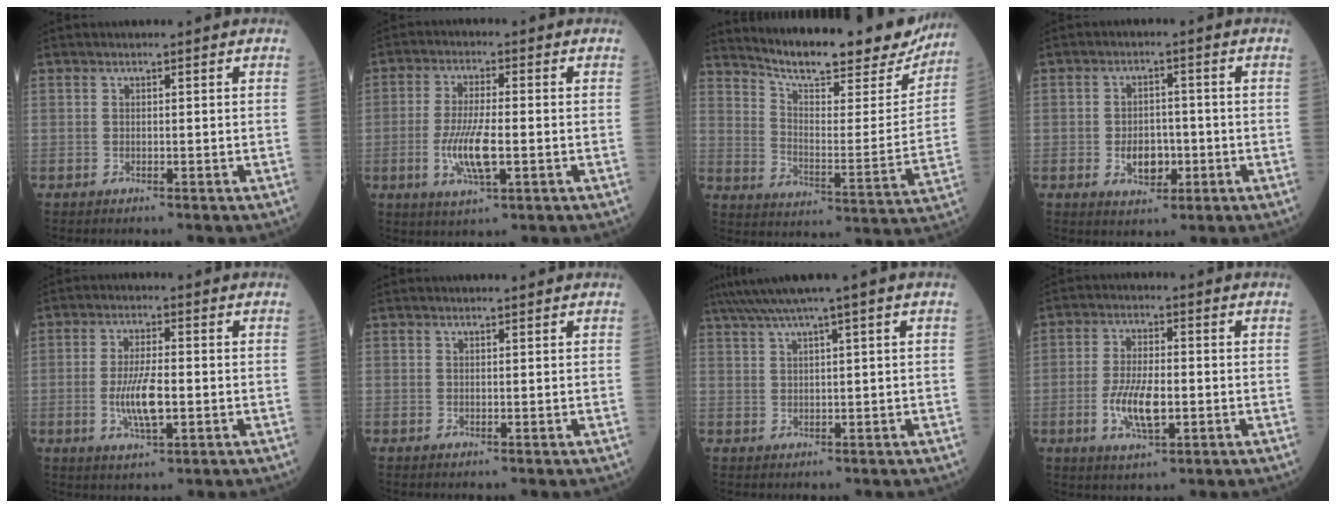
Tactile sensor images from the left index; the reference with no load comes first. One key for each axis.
{"total": 7.3, "fx": -1.7, "fy": 1.5, "fz": 6.9, "tx": -0.146, "ty": -0.011, "tz": -0.033}
{"total": 22.1, "fx": 19.6, "fy": 4.5, "fz": 9.4, "tx": -0.139, "ty": -0.028, "tz": 0.264}
{"total": 4.8, "fx": -1.3, "fy": 3.2, "fz": 3.3, "tx": -0.056, "ty": 0.004, "tz": -0.017}
{"total": 6.3, "fx": -1.1, "fy": 1.5, "fz": 6.1, "tx": -0.127, "ty": -0.007, "tz": -0.021}
{"total": 1.3, "fx": 1.3, "fy": 0.0, "fz": 0.1, "tx": -0.003, "ty": 0.008, "tz": 0.020}
{"total": 6.3, "fx": 4.4, "fy": -1.3, "fz": 4.3, "tx": -0.078, "ty": 0.028, "tz": 0.079}
{"total": 7.2, "fx": -1.7, "fy": 2.5, "fz": 6.5, "tx": -0.136, "ty": -0.005, "tz": -0.030}